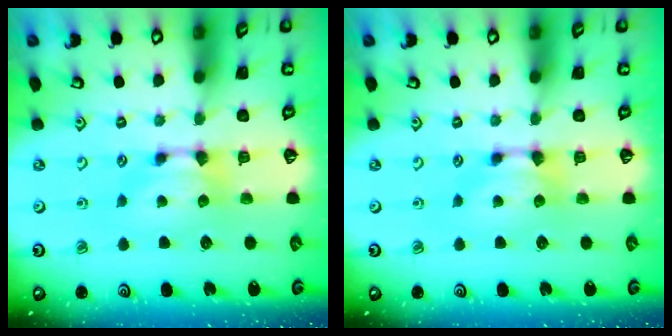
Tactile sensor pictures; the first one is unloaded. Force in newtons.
{"total": 0.0}